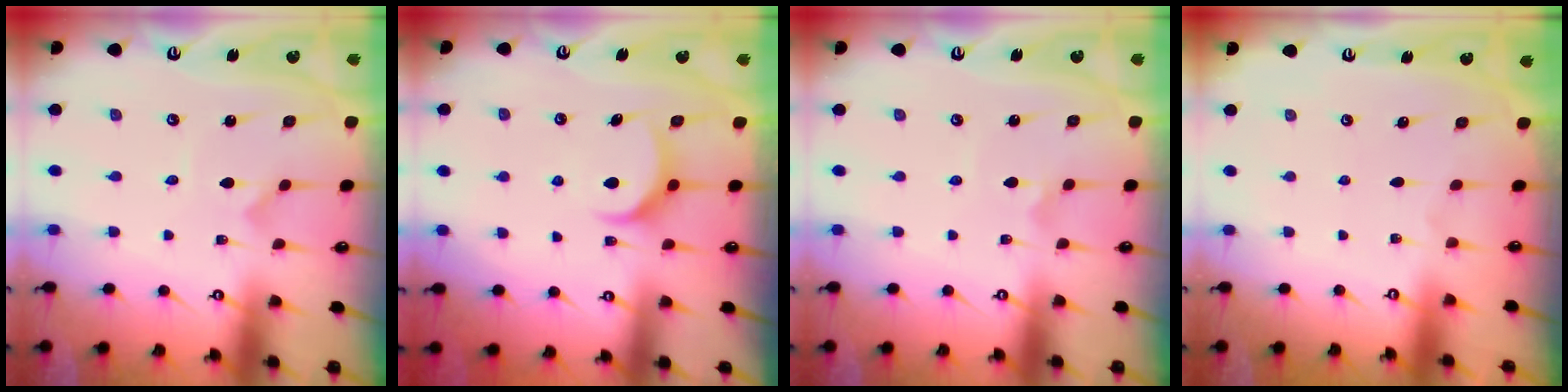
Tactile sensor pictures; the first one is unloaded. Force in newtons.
{"total": 7.7, "press": 7.7, "slide": 0.5}
{"total": 1.7, "press": 1.7, "slide": 0.4}
{"total": 0.0}